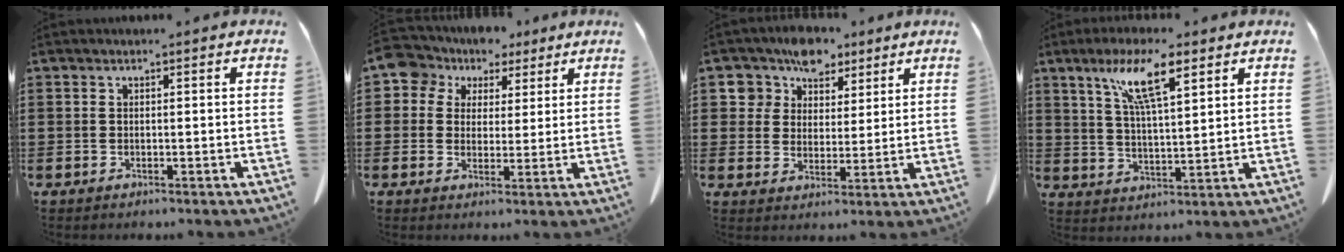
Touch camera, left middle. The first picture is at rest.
{"total": 6.3, "force": [3.9, 4.9, 0.9], "torque": [-0.058, -0.010, 0.073]}
{"total": 7.2, "force": [5.2, 4.8, 1.3], "torque": [-0.054, -0.008, 0.095]}
{"total": 9.6, "force": [5.9, 2.0, 7.3], "torque": [-0.156, 0.000, 0.102]}